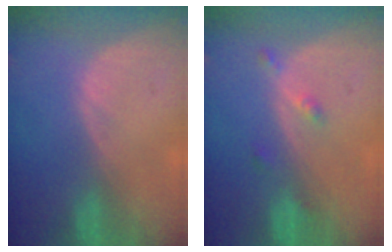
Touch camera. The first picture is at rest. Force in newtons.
{"total": 2.4, "press": 2.0, "slide": 1.3}